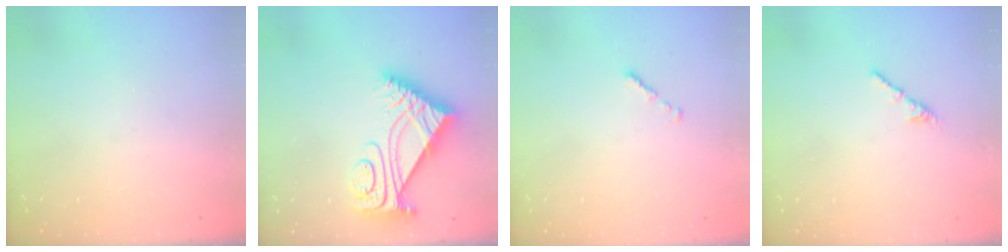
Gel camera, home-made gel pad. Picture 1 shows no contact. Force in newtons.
{"total": 9.6, "press": 9.6, "slide": 0.9}
{"total": 0.7, "press": 0.6, "slide": 0.4}
{"total": 2.1, "press": 2.0, "slide": 0.7}